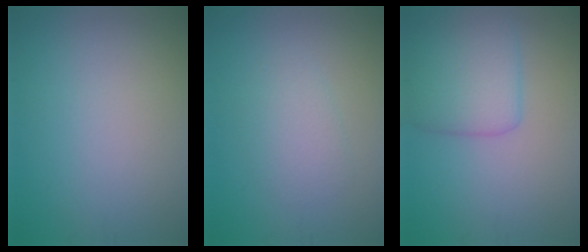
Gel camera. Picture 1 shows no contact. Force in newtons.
{"total": 2.2, "press": 2.2, "slide": 0.1}
{"total": 4.5, "press": 4.5, "slide": 0.1}